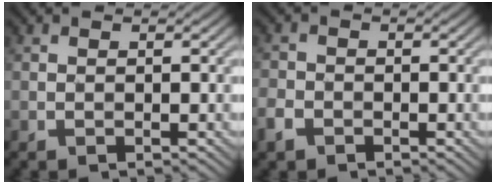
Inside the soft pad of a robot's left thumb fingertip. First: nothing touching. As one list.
[{"total": 2.9, "force": [-1.7, 2.0, 1.2], "torque": [-0.037, -0.003, -0.040]}]